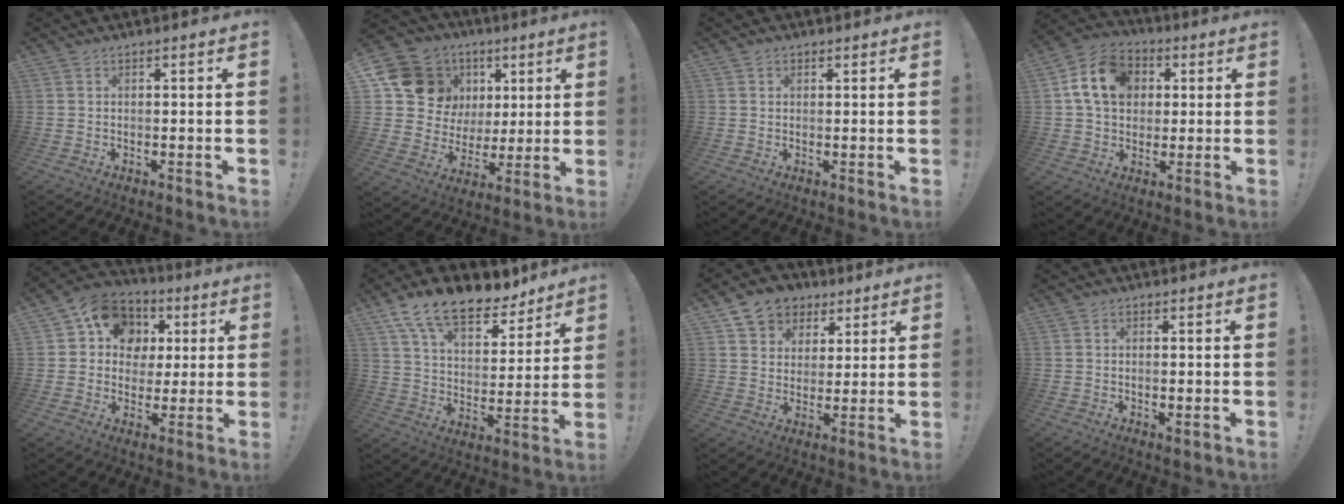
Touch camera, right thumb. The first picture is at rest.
{"total": 16.6, "force": [7.1, 13.6, 6.2], "torque": [-0.093, -0.034, 0.164]}
{"total": 1.0, "force": [0.8, 0.6, 0.2], "torque": [0.004, -0.003, 0.013]}
{"total": 14.6, "force": [4.0, 11.4, 8.2], "torque": [-0.128, 0.000, 0.080]}
{"total": 13.4, "force": [4.4, 11.5, 5.3], "torque": [-0.064, -0.021, 0.091]}
{"total": 16.6, "force": [12.4, 7.2, 8.4], "torque": [-0.142, -0.085, 0.222]}
{"total": 10.0, "force": [5.9, 7.6, 2.6], "torque": [-0.033, -0.037, 0.117]}
{"total": 1.6, "force": [0.3, 0.7, 1.4], "torque": [-0.016, -0.003, 0.006]}